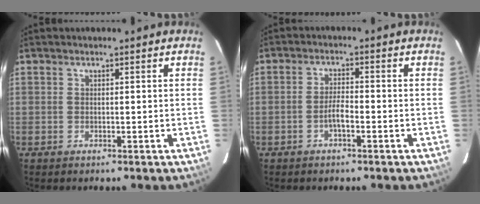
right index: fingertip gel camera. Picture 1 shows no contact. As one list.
[{"total": 3.0, "force": [-1.6, 0.7, 2.4], "torque": [-0.052, 0.006, -0.031]}]